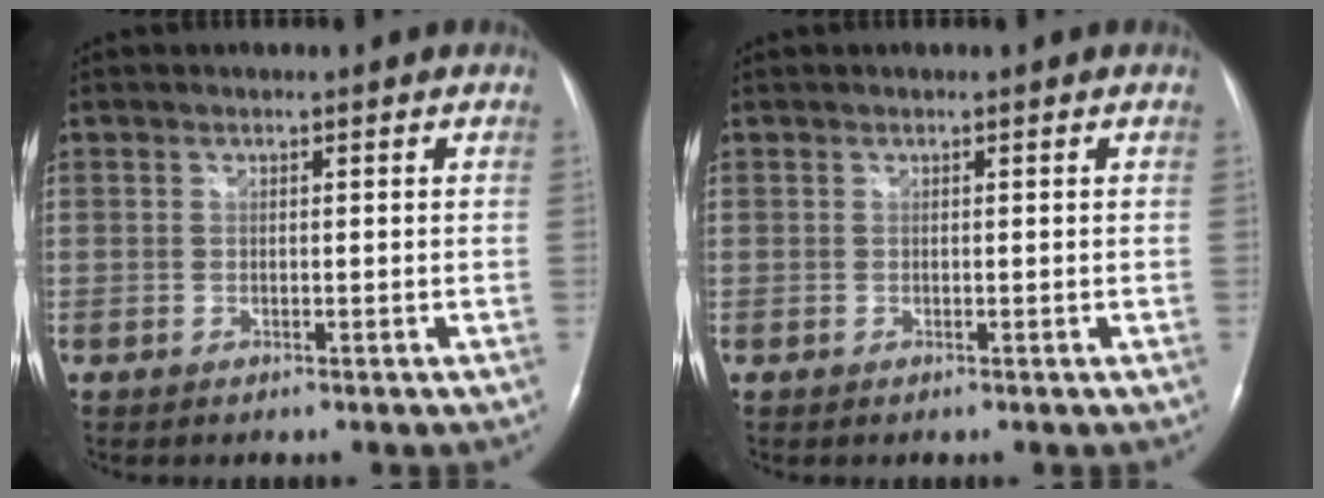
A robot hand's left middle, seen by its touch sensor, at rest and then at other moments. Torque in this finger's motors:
{"motor_torque": [0.06, 0.05, -0.04, 0.00]}